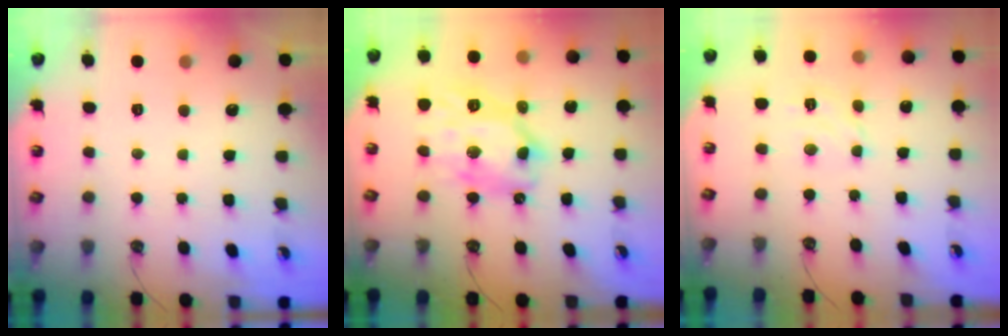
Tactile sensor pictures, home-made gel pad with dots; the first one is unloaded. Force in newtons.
{"total": 14.2, "press": 14.1, "slide": 1.9}
{"total": 4.2, "press": 4.2, "slide": 0.4}